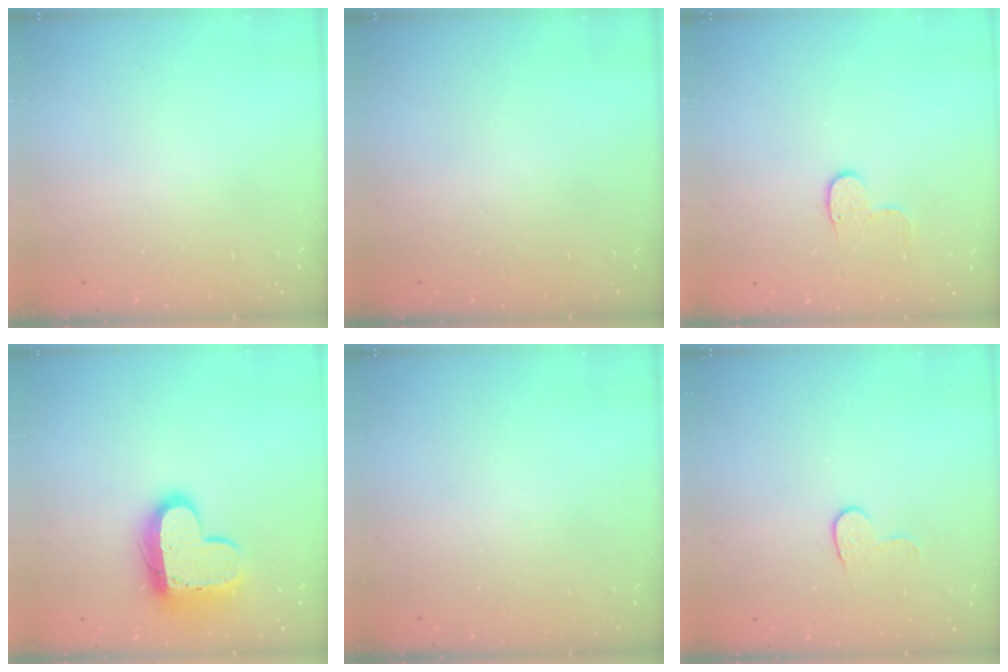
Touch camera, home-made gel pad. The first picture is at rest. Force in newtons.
{"total": 0.0}
{"total": 6.0, "press": 6.0, "slide": 0.6}
{"total": 14.4, "press": 14.4, "slide": 1.1}
{"total": 0.0}
{"total": 5.9, "press": 5.9, "slide": 0.5}